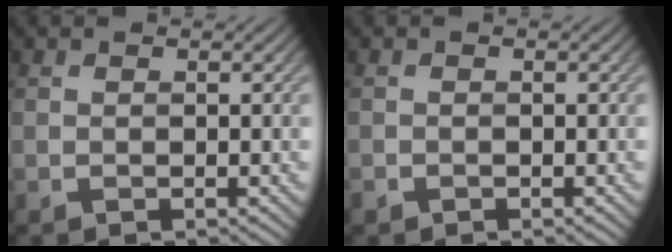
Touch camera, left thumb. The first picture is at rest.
{"total": 0.7, "force": [-0.6, 0.4, 0.1], "torque": [-0.004, -0.005, -0.011]}